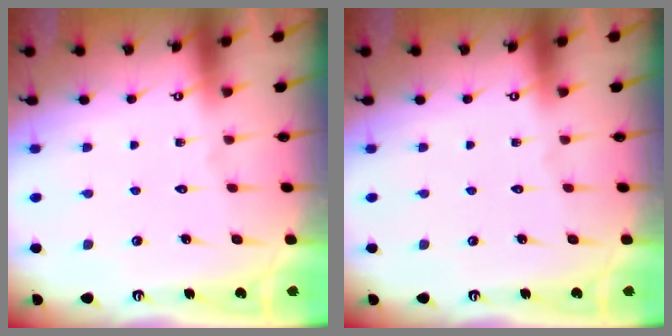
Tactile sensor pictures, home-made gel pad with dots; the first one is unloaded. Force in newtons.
{"total": 0.0}